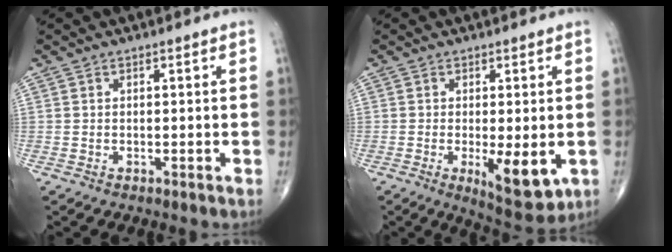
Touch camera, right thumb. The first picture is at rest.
{"total": 8.7, "force": [-2.1, 2.9, 8.0], "torque": [-0.108, -0.022, -0.025]}